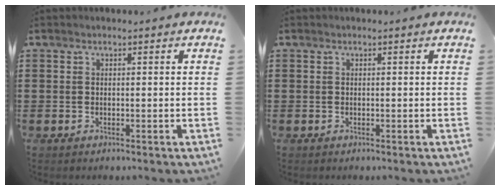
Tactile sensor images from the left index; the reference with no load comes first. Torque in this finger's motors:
{"motor_torque": [0.00, 0.00, 0.00, 0.00]}